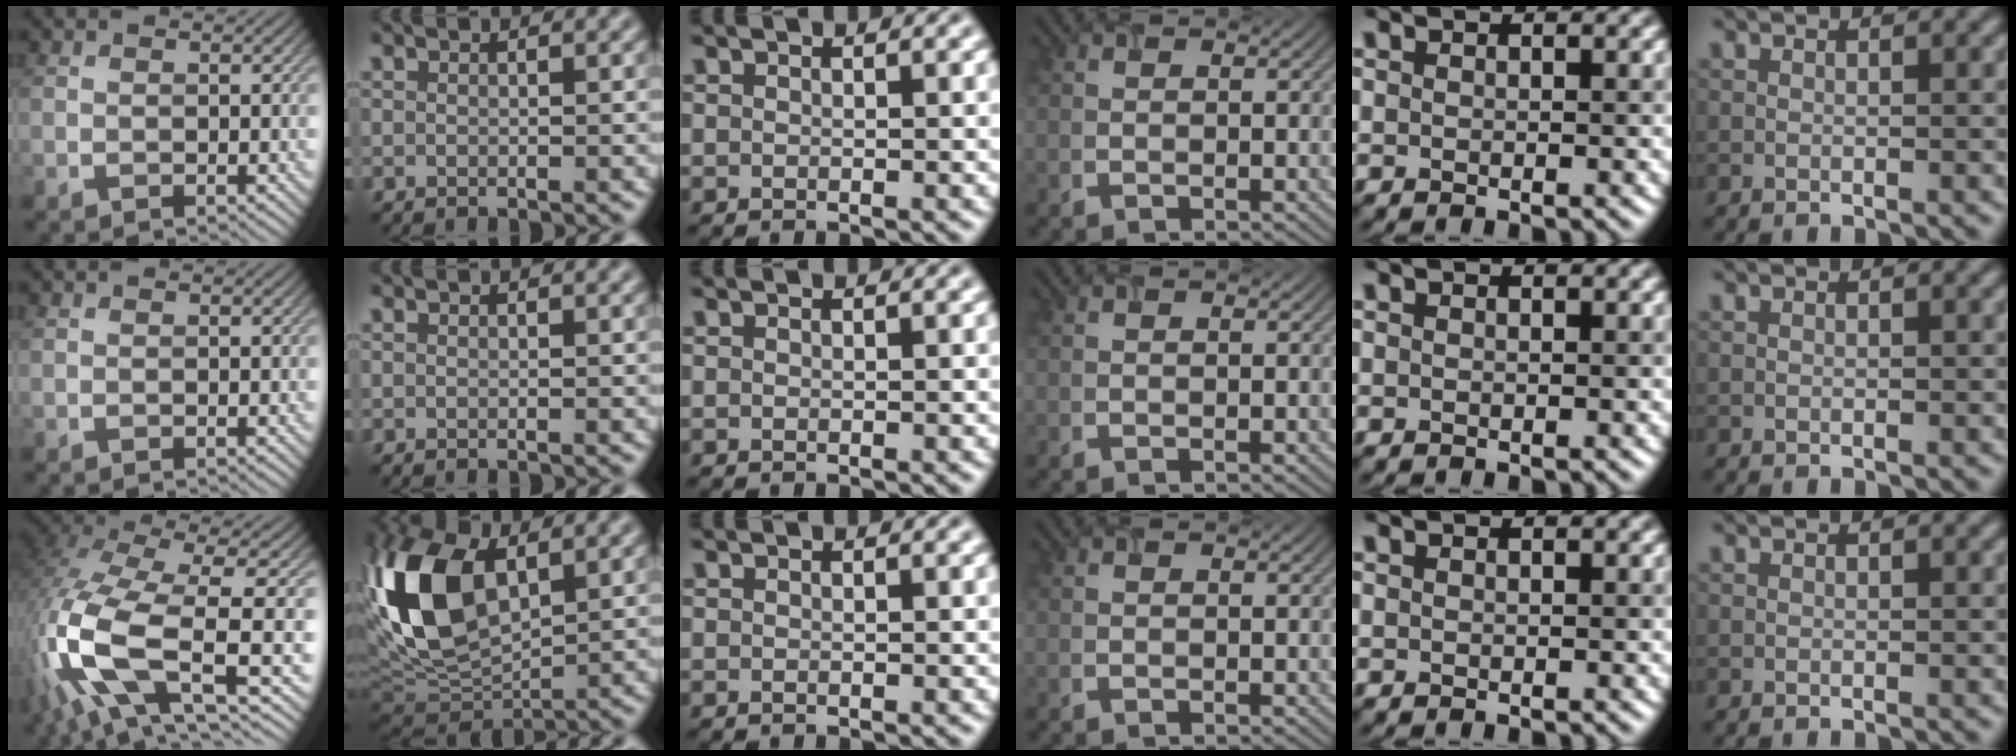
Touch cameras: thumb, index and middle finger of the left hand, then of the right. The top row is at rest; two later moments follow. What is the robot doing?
{"motion": "close", "object": "airpods case & airpods"}